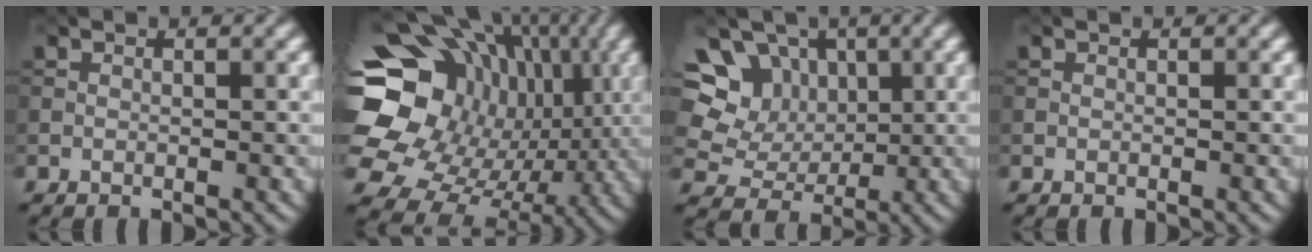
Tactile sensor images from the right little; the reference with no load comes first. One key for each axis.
{"total": 21.7, "fx": 2.9, "fy": 18.3, "fz": 11.4, "tx": -0.247, "ty": 0.021, "tz": 0.042}
{"total": 10.4, "fx": 4.3, "fy": 8.4, "fz": 4.4, "tx": -0.096, "ty": 0.021, "tz": 0.071}
{"total": 0.0}